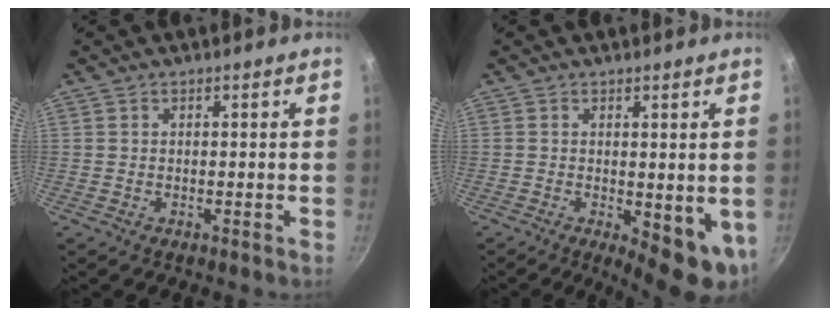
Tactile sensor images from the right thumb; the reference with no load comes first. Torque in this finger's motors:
{"motor_torque": [0.35, 0.65, 0.85, 0.25, 0.10]}